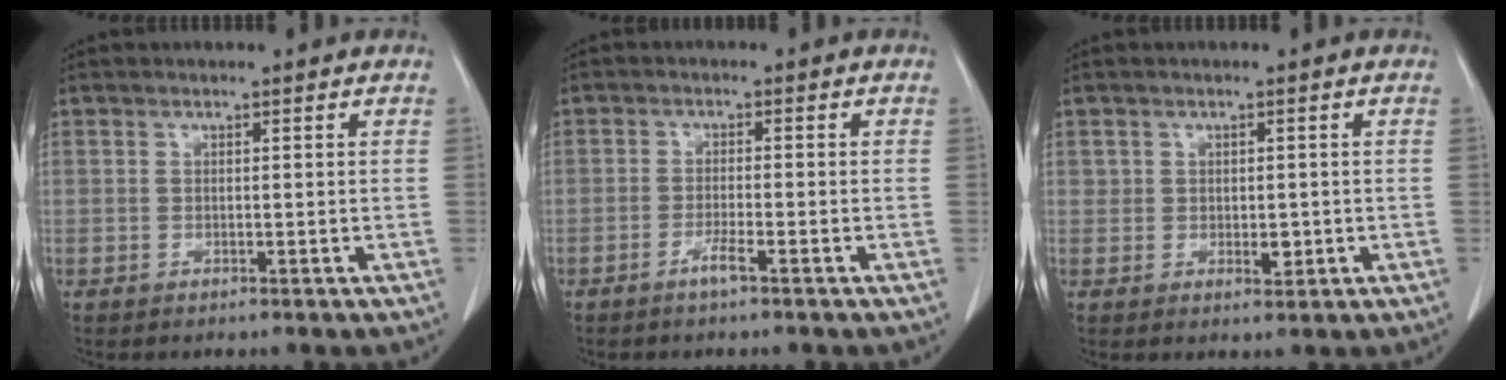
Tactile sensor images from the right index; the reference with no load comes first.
{"total": 2.3, "force": [-1.6, -0.2, 1.7], "torque": [-0.035, -0.001, -0.031]}
{"total": 2.1, "force": [-0.1, 1.5, 1.5], "torque": [-0.017, -0.002, 0.002]}